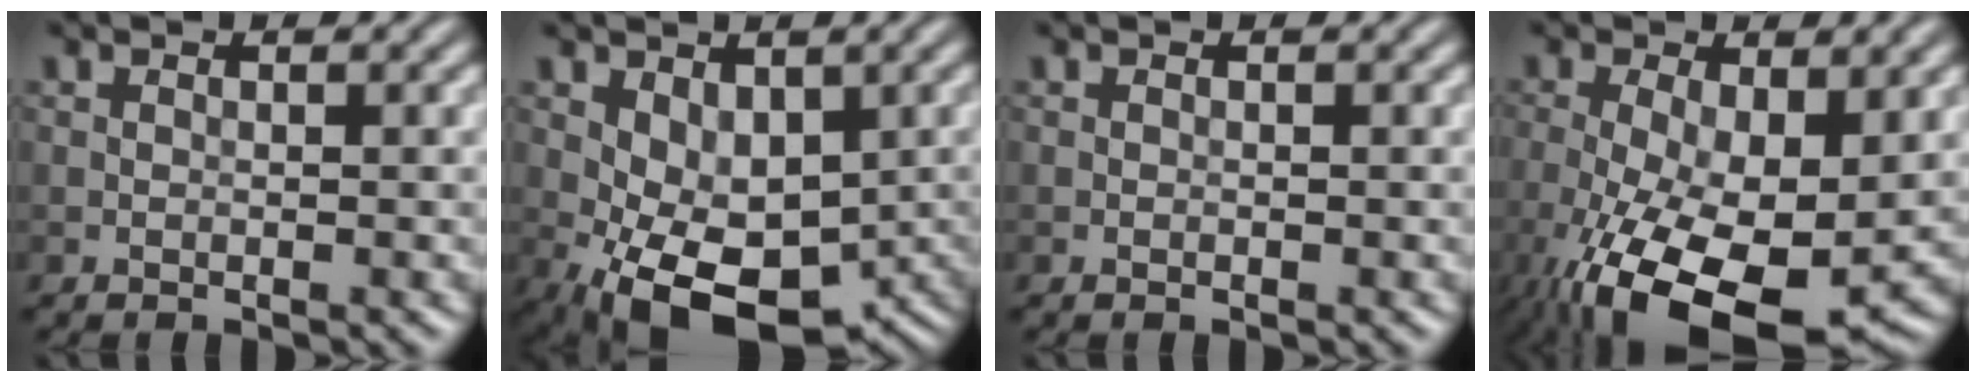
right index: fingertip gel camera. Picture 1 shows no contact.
{"total": 9.9, "force": [-2.9, 6.0, 7.3], "torque": [-0.116, -0.025, -0.033]}
{"total": 0.0}
{"total": 13.1, "force": [-4.8, 5.4, 10.9], "torque": [-0.195, -0.034, -0.074]}